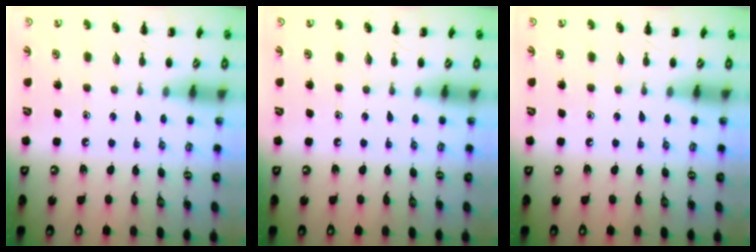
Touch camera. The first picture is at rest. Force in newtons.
{"total": 0.0}
{"total": 0.0}